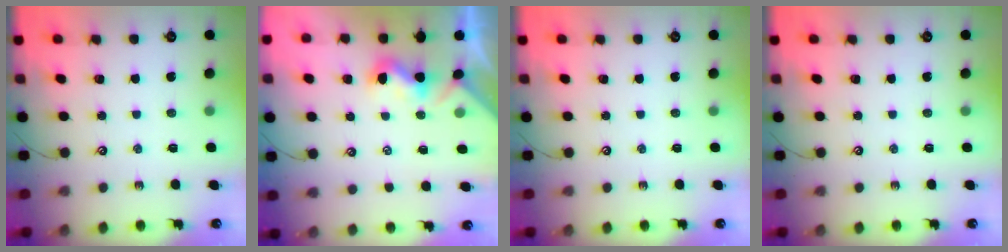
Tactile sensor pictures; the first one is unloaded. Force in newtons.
{"total": 1.2, "press": 1.0, "slide": 0.6}
{"total": 0.0}
{"total": 0.0}